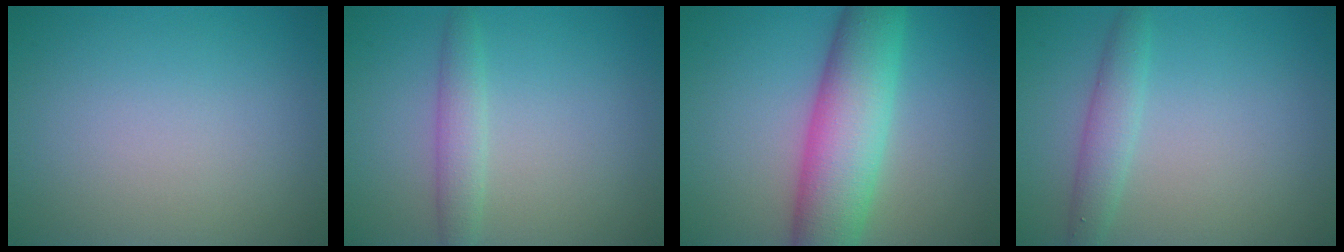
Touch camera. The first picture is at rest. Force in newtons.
{"total": 2.2, "press": 2.2, "slide": 0.0}
{"total": 8.7, "press": 8.7, "slide": 0.2}
{"total": 2.4, "press": 2.4, "slide": 0.1}